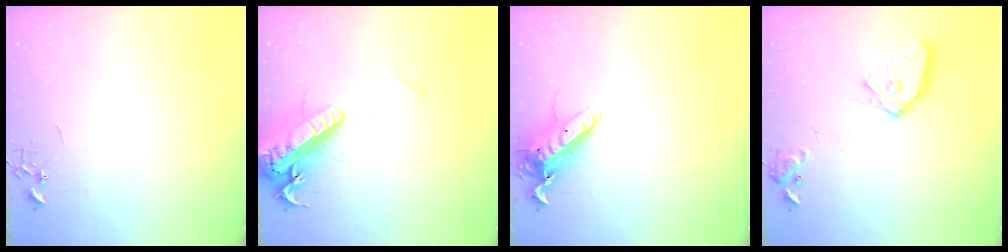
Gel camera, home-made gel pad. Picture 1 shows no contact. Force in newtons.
{"total": 20.1, "press": 19.7, "slide": 3.9}
{"total": 13.6, "press": 13.4, "slide": 2.0}
{"total": 14.7, "press": 14.6, "slide": 1.9}